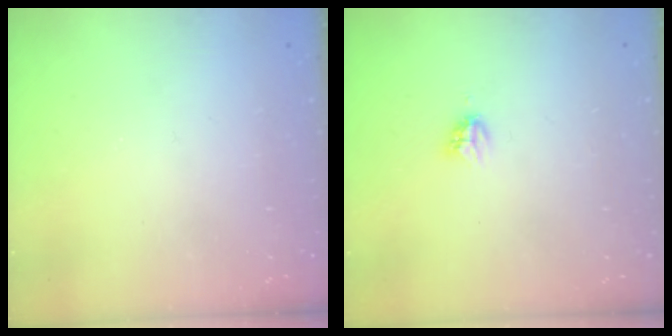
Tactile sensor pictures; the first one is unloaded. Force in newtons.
{"total": 3.3, "press": 3.3, "slide": 0.5}